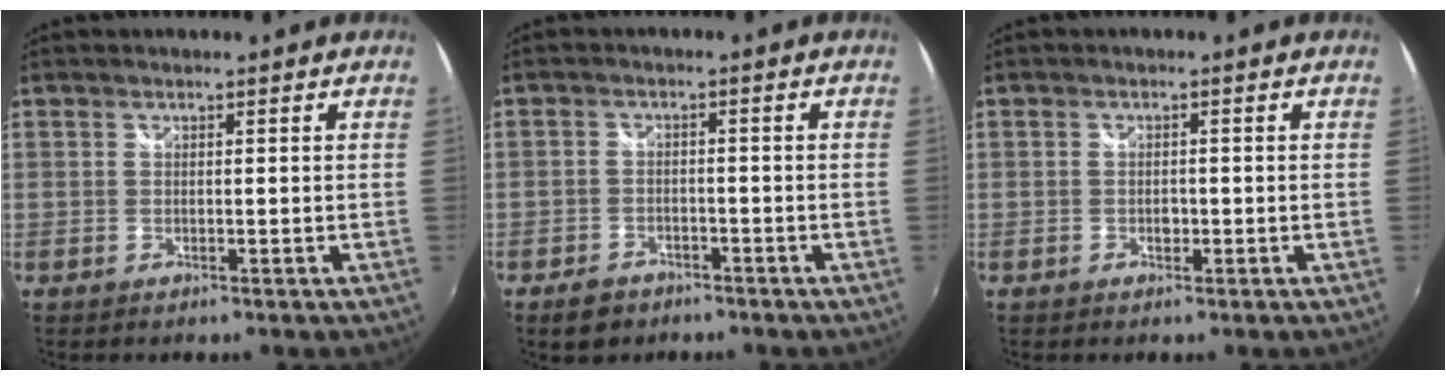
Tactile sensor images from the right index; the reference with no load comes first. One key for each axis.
{"total": 5.0, "fx": -3.7, "fy": 3.0, "fz": 1.5, "tx": -0.046, "ty": 0.008, "tz": -0.057}
{"total": 1.1, "fx": -0.3, "fy": 0.9, "fz": 0.6, "tx": -0.012, "ty": 0.005, "tz": -0.001}